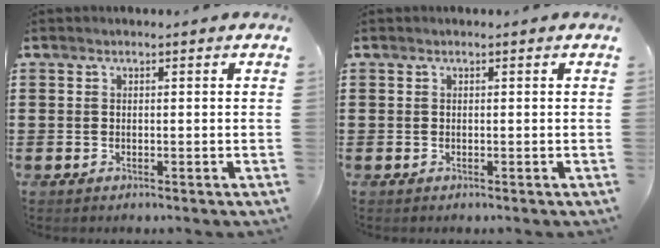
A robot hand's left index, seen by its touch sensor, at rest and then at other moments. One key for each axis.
{"total": 0.0}